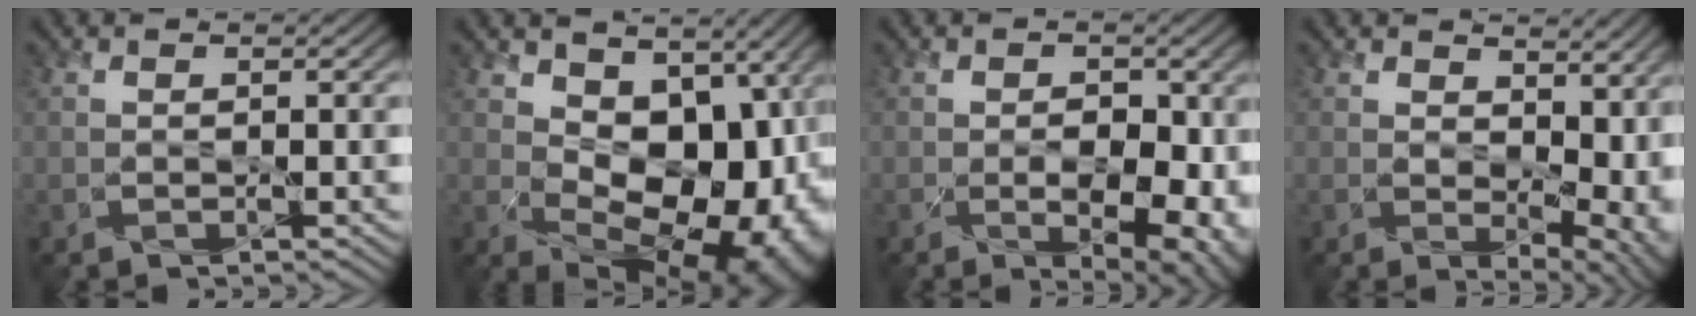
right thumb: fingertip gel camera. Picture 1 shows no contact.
{"total": 15.5, "force": [1.5, 10.3, 11.5], "torque": [-0.147, -0.034, 0.056]}
{"total": 8.2, "force": [-1.8, 4.7, 6.4], "torque": [-0.065, -0.030, 0.000]}
{"total": 10.3, "force": [2.3, 6.8, 7.4], "torque": [-0.089, -0.025, 0.075]}